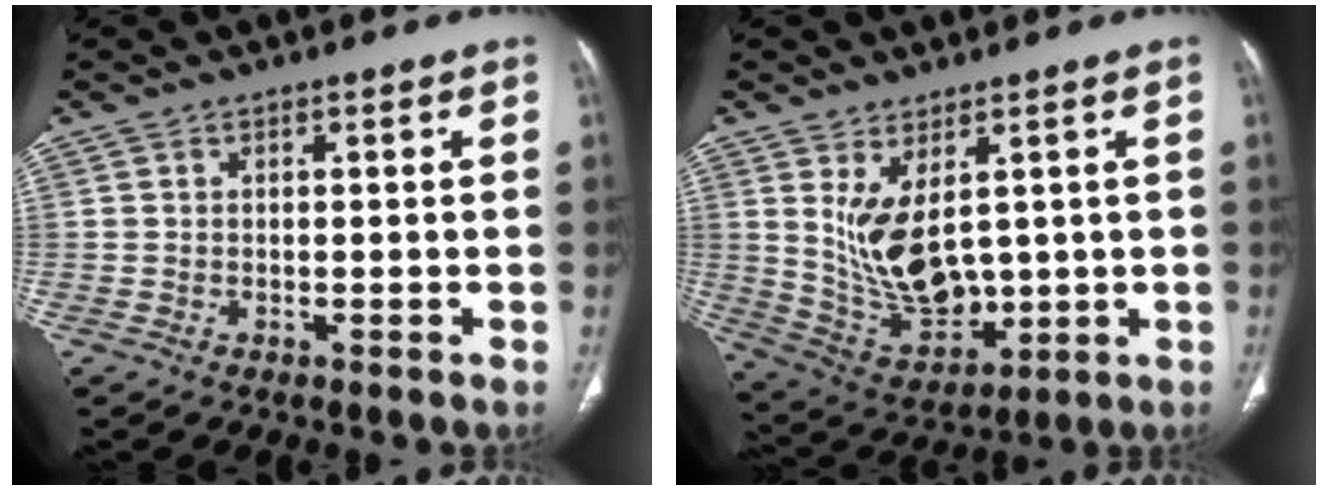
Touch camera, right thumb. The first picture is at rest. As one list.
[{"total": 11.9, "force": [2.5, 6.6, 9.6], "torque": [-0.149, -0.025, 0.074]}]